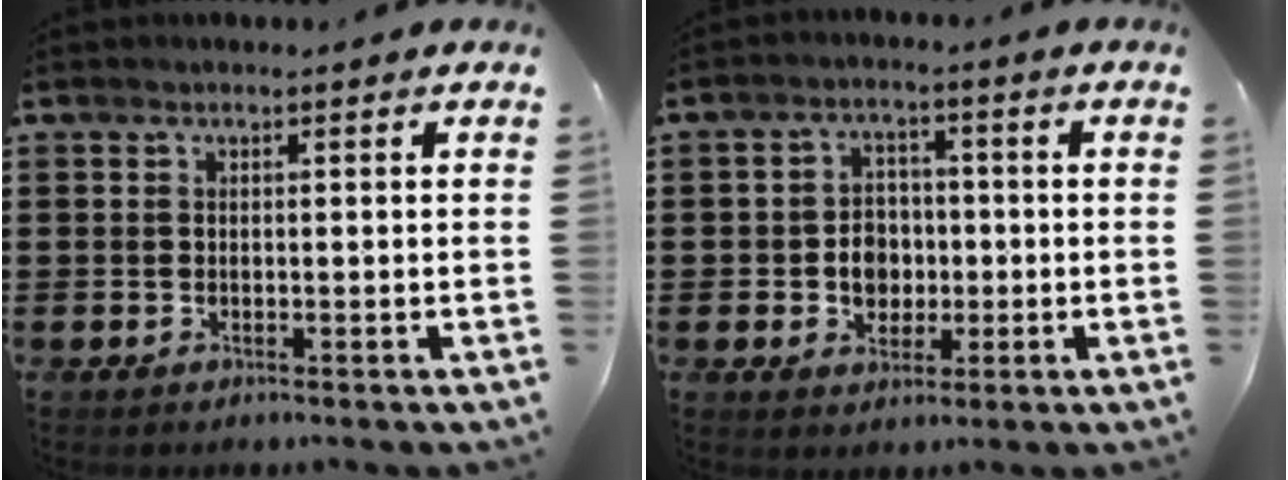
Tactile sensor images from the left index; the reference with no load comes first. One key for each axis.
{"total": 4.9, "fx": -0.6, "fy": 4.3, "fz": 2.2, "tx": -0.047, "ty": 0.008, "tz": -0.015}